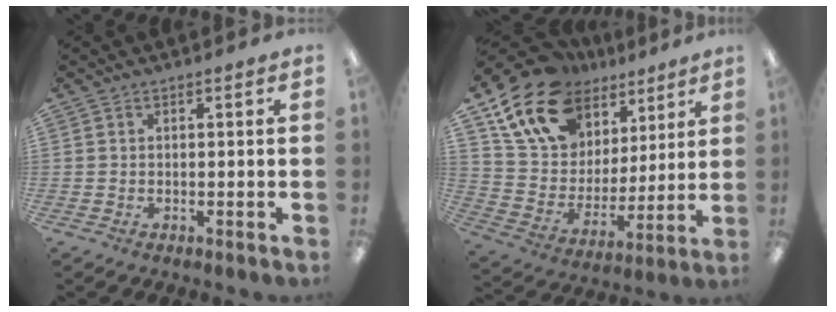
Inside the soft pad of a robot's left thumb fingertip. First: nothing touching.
{"total": 18.7, "force": [12.6, 11.6, 7.3], "torque": [-0.151, -0.066, 0.236]}